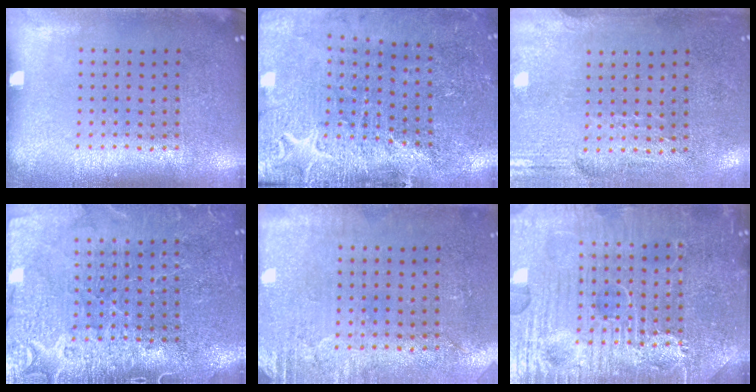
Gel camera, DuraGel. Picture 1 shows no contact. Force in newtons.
{"total": 3.2, "press": 3.2, "slide": 0.4}
{"total": 2.9, "press": 2.4, "slide": 1.6}
{"total": 3.9, "press": 3.6, "slide": 1.5}
{"total": 2.8, "press": 2.4, "slide": 1.5}
{"total": 7.6, "press": 7.6, "slide": 0.9}